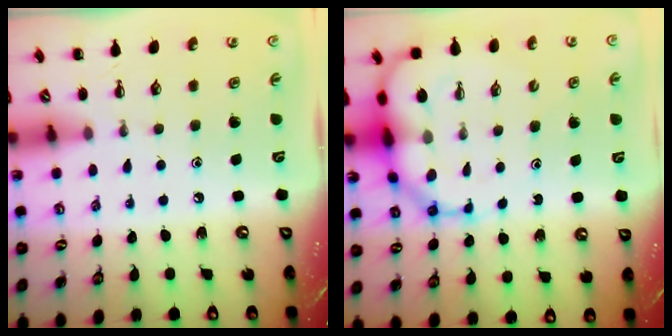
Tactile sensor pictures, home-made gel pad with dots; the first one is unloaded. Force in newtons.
{"total": 12.9, "press": 12.4, "slide": 3.5}